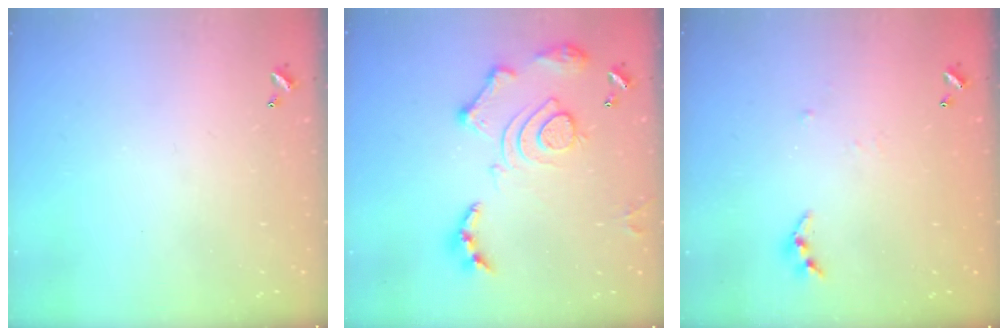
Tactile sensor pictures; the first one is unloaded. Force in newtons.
{"total": 16.1, "press": 16.0, "slide": 1.8}
{"total": 3.4, "press": 3.4, "slide": 0.4}